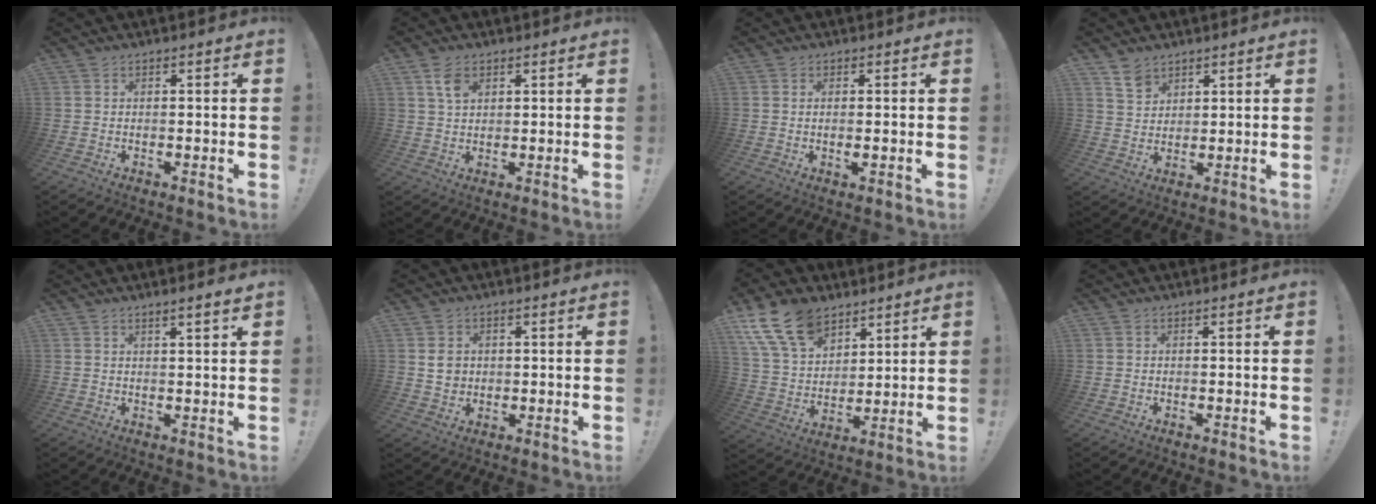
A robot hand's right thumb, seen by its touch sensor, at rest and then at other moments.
{"total": 4.8, "force": [2.3, 2.9, 3.0], "torque": [-0.044, -0.008, 0.042]}
{"total": 1.4, "force": [0.0, 0.5, 1.3], "torque": [-0.024, 0.000, 0.000]}
{"total": 5.6, "force": [4.2, 3.4, 1.5], "torque": [-0.019, -0.026, 0.081]}
{"total": 6.2, "force": [4.3, -1.2, 4.3], "torque": [-0.060, -0.034, 0.064]}
{"total": 4.5, "force": [0.7, 4.0, 1.9], "torque": [-0.024, 0.003, 0.014]}
{"total": 16.6, "force": [10.7, 9.9, 7.8], "torque": [-0.155, -0.055, 0.206]}
{"total": 0.0}